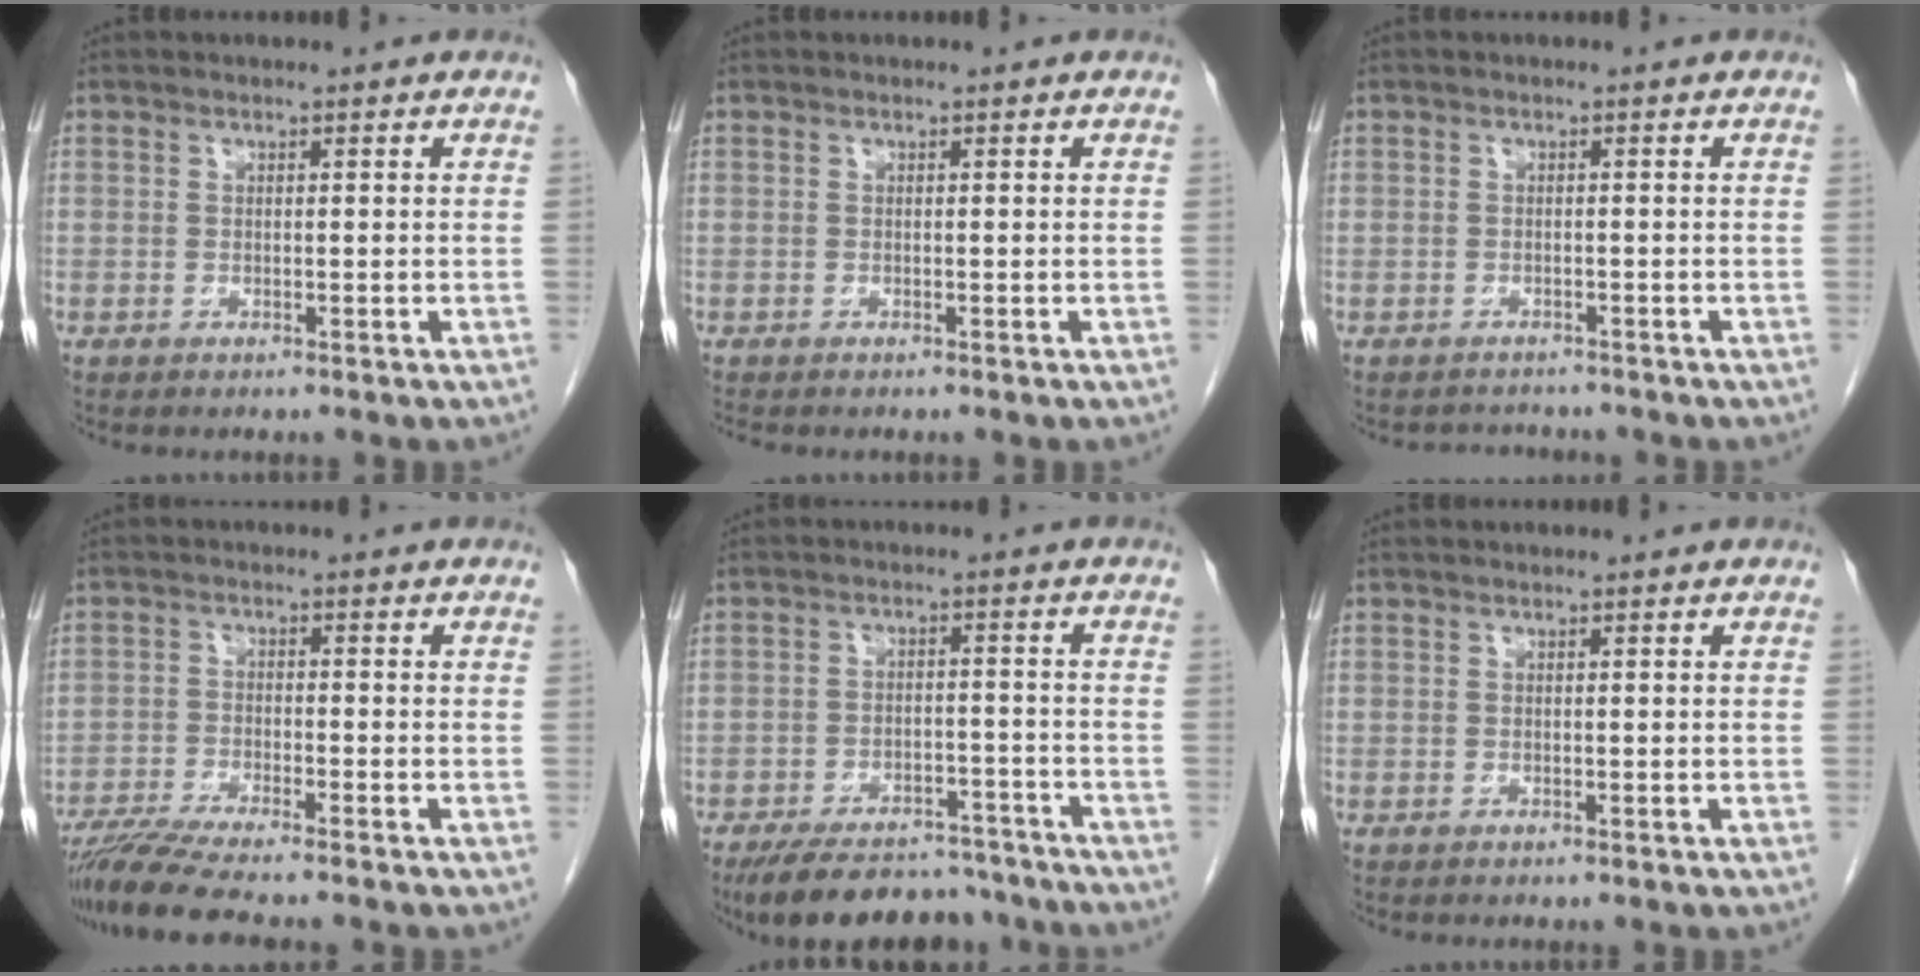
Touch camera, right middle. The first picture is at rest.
{"total": 1.4, "force": [-1.3, 0.3, 0.5], "torque": [-0.016, -0.006, -0.018]}
{"total": 2.4, "force": [-2.1, 0.9, -0.7], "torque": [0.001, -0.003, -0.036]}
{"total": 8.1, "force": [-7.0, -0.6, 4.0], "torque": [-0.067, -0.025, -0.121]}
{"total": 14.2, "force": [-12.4, 4.9, 4.8], "torque": [-0.079, 0.007, -0.173]}
{"total": 0.0}